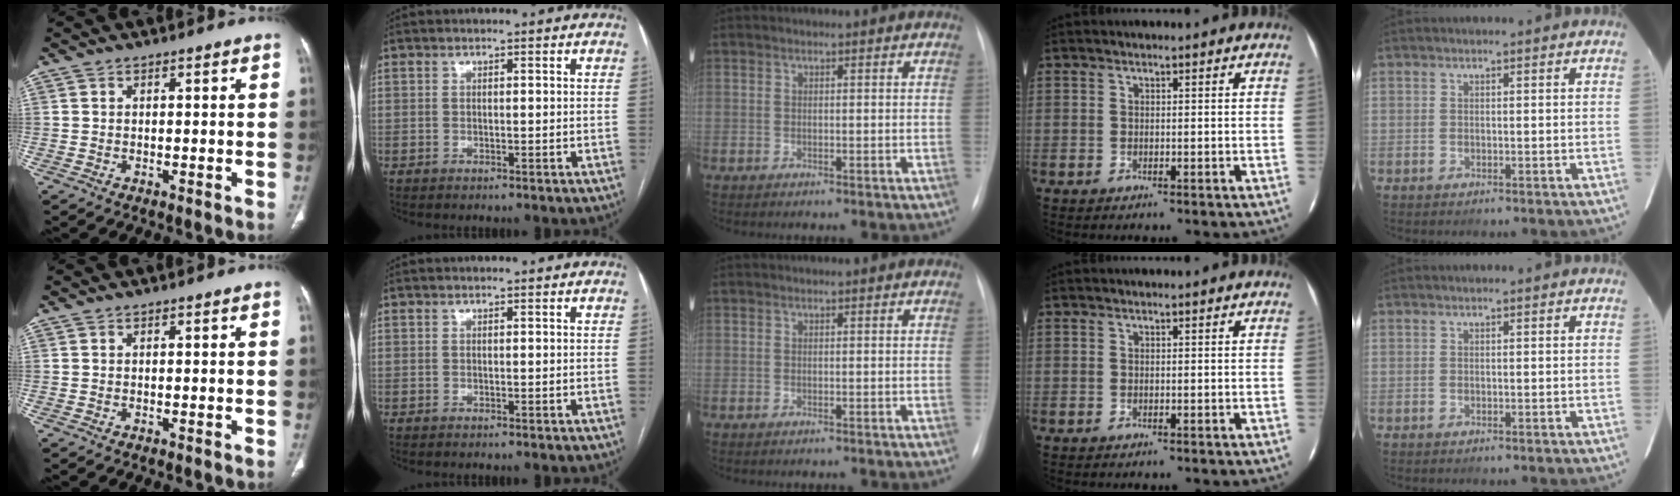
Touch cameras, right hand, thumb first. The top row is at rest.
{}